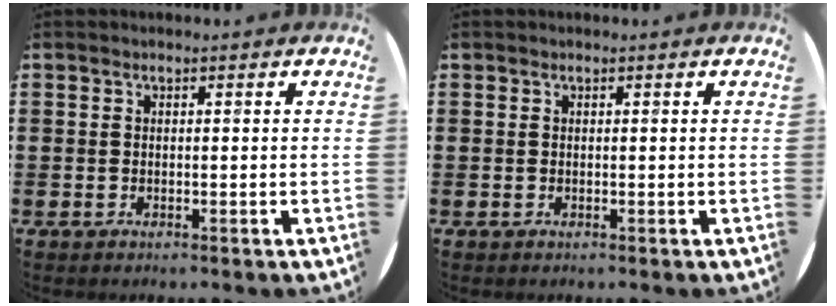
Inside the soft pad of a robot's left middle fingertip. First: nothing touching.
{"total": 0.0}